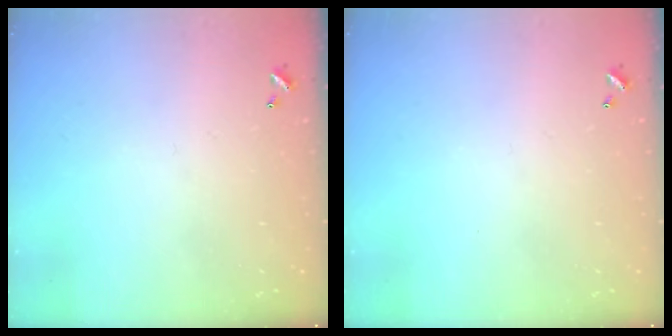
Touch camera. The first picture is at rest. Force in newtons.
{"total": 0.0}